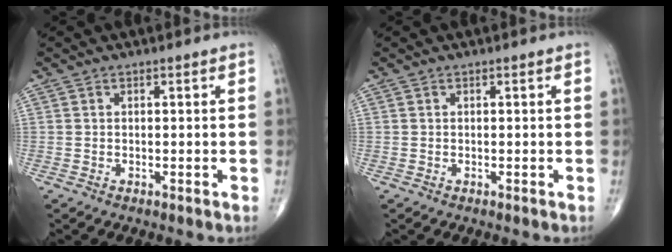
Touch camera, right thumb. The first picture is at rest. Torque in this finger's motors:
{"motor_torque": [0.00, 0.00, 0.00, 0.00, 0.00]}